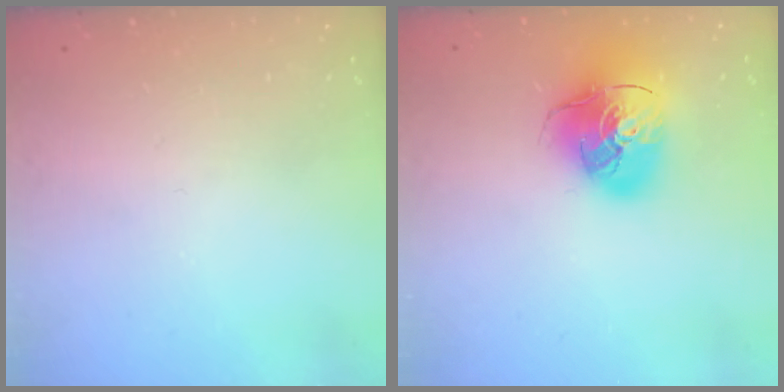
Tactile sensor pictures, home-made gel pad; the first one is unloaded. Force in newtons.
{"total": 17.4, "press": 17.2, "slide": 2.7}